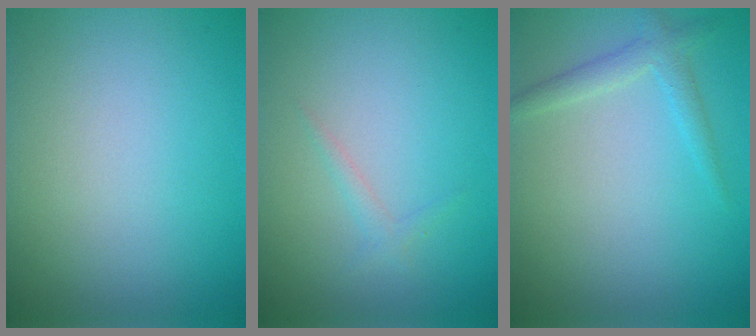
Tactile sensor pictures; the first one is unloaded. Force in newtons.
{"total": 0.9, "press": 0.9, "slide": 0.0}
{"total": 1.8, "press": 1.8, "slide": 0.1}